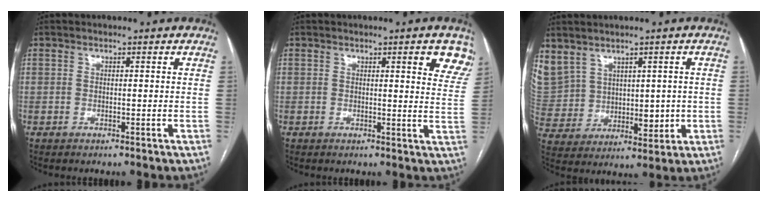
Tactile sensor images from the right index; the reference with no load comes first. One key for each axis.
{"total": 6.3, "fx": 4.0, "fy": 1.0, "fz": 4.8, "tx": -0.046, "ty": -0.013, "tz": 0.030}
{"total": 15.4, "fx": 5.3, "fy": 12.0, "fz": 8.0, "tx": -0.221, "ty": 0.042, "tz": 0.140}